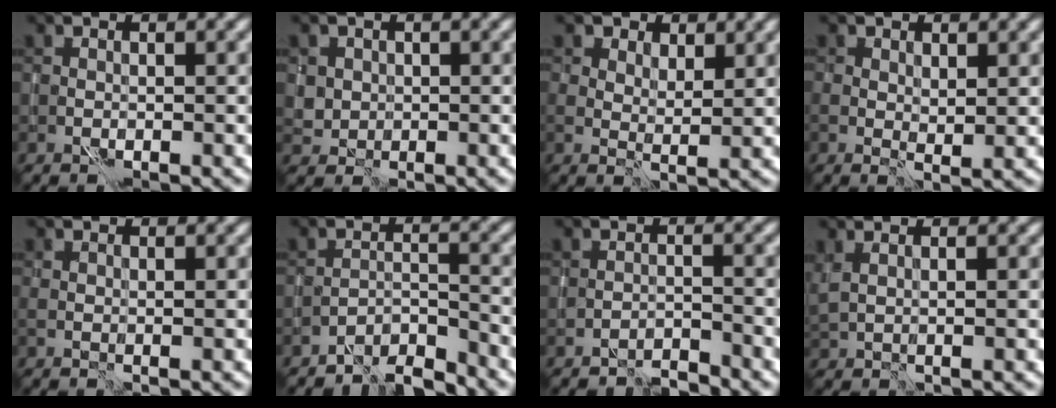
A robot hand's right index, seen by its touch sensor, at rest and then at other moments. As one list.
[{"total": 2.2, "force": [0.3, 2.1, 0.5], "torque": [-0.006, 0.005, 0.011]}, {"total": 4.2, "force": [2.7, 2.5, 2.1], "torque": [-0.034, 0.001, 0.035]}, {"total": 2.2, "force": [0.7, 1.4, 1.6], "torque": [-0.031, -0.004, 0.015]}, {"total": 1.1, "force": [0.3, 0.7, 0.8], "torque": [-0.014, 0.001, 0.007]}, {"total": 4.3, "force": [-4.1, 0.5, 1.0], "torque": [-0.016, 0.003, -0.077]}, {"total": 2.2, "force": [-2.1, 0.1, 0.3], "torque": [0.001, 0.007, -0.041]}, {"total": 2.1, "force": [1.0, 0.7, 1.6], "torque": [-0.022, 0.005, 0.022]}]